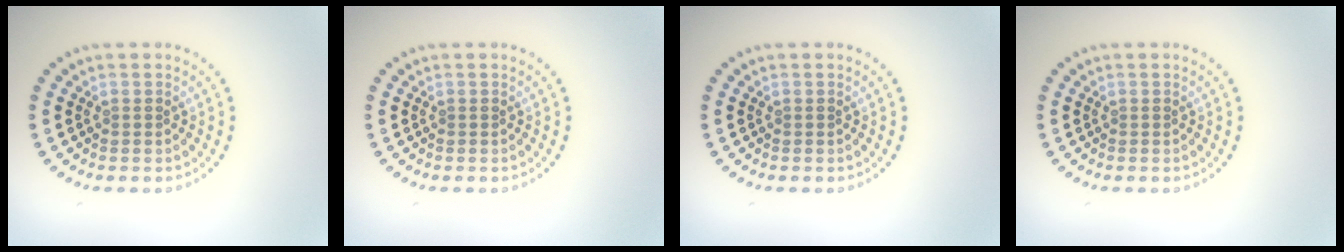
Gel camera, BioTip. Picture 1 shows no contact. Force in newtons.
{"total": 0.0}
{"total": 0.0}
{"total": 0.0}